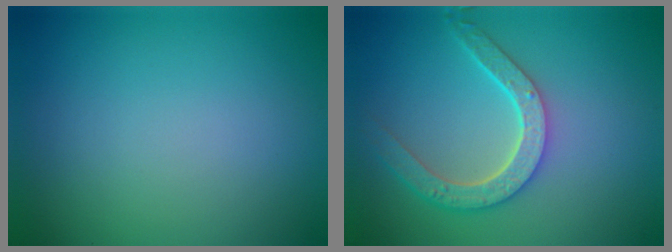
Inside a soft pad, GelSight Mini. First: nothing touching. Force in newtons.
{"total": 4.6, "press": 3.7, "slide": 2.7}